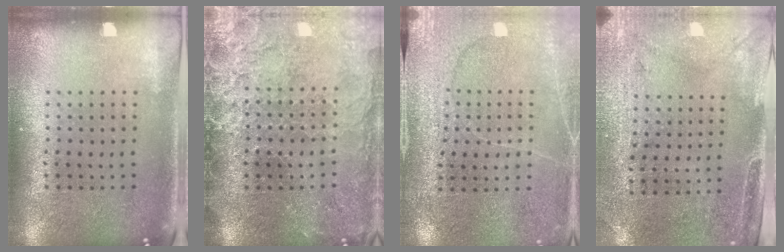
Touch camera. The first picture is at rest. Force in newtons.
{"total": 3.7, "press": 3.4, "slide": 1.5}
{"total": 2.9, "press": 2.9, "slide": 0.2}
{"total": 3.0, "press": 2.3, "slide": 1.8}